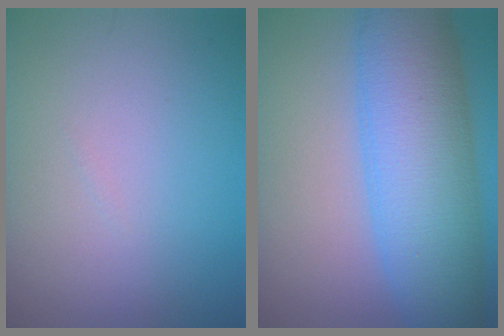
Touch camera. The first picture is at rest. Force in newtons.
{"total": 10.3, "press": 10.3, "slide": 0.2}